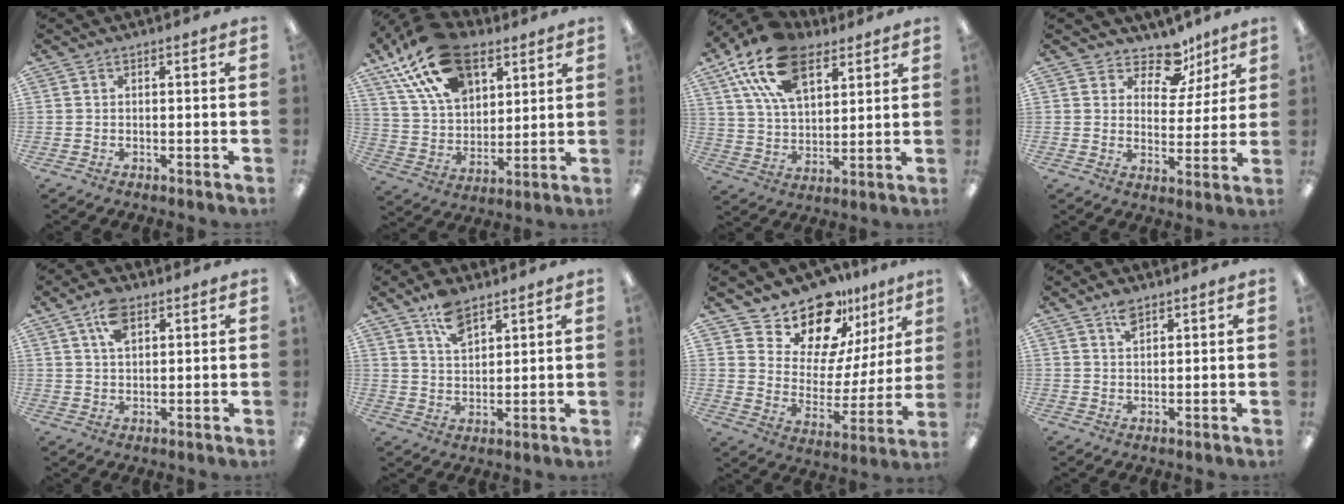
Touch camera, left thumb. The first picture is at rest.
{"total": 21.7, "force": [12.6, 12.3, 12.6], "torque": [-0.238, -0.043, 0.228]}
{"total": 19.1, "force": [10.6, 10.6, 11.9], "torque": [-0.229, -0.024, 0.192]}
{"total": 10.4, "force": [7.6, 5.9, 4.1], "torque": [-0.064, -0.049, 0.139]}
{"total": 6.9, "force": [3.8, 3.6, 4.5], "torque": [-0.084, 0.001, 0.067]}
{"total": 8.1, "force": [5.6, 3.9, 4.4], "torque": [-0.077, -0.022, 0.101]}
{"total": 16.4, "force": [14.1, 6.9, 4.5], "torque": [-0.087, -0.122, 0.255]}
{"total": 3.9, "force": [2.7, 1.9, 2.2], "torque": [-0.034, -0.006, 0.046]}